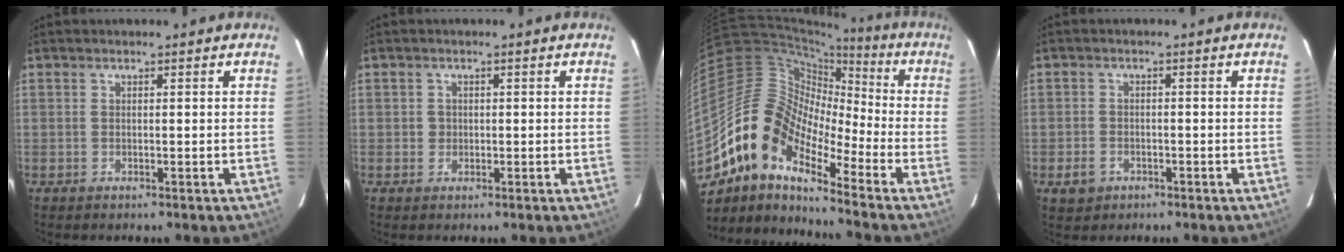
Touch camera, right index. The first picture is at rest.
{"total": 1.5, "force": [-0.2, 1.5, 0.2], "torque": [-0.001, 0.003, -0.002]}
{"total": 14.9, "force": [-9.9, 6.6, 9.0], "torque": [-0.148, 0.008, -0.207]}
{"total": 3.5, "force": [-1.7, 2.8, 1.3], "torque": [-0.035, 0.003, -0.023]}